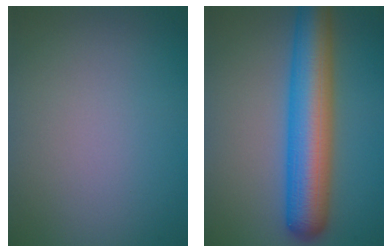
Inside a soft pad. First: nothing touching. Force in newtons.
{"total": 8.7, "press": 8.7, "slide": 0.2}